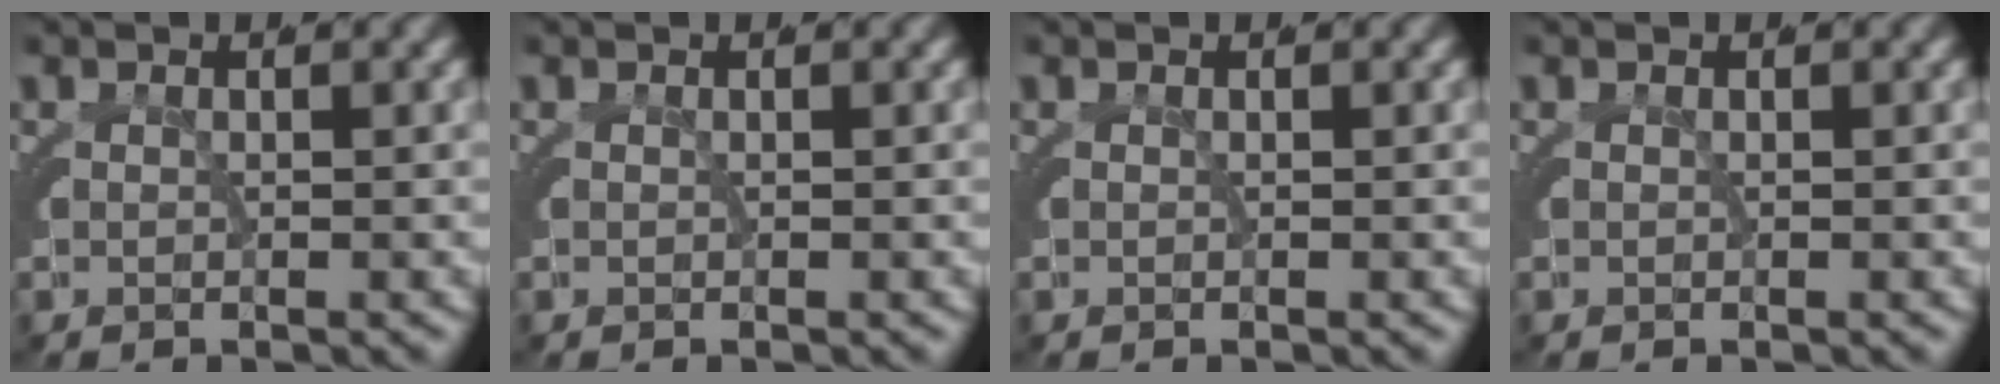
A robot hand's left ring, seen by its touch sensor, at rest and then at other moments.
{"total": 0.0}
{"total": 0.0}
{"total": 0.0}